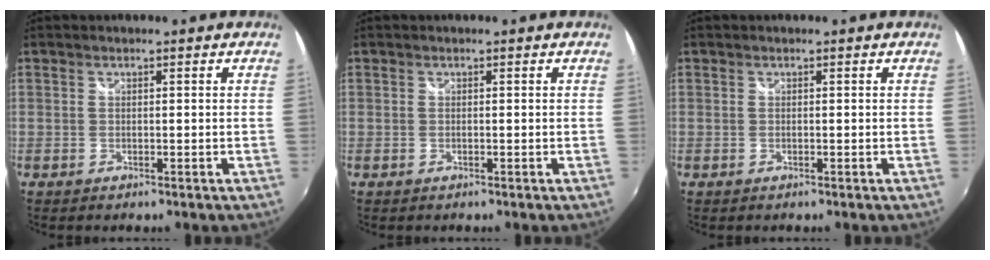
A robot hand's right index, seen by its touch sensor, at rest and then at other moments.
{"total": 0.0}
{"total": 0.0}